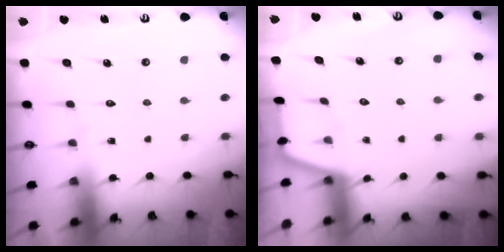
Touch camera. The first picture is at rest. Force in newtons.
{"total": 1.2, "press": 1.1, "slide": 0.3}